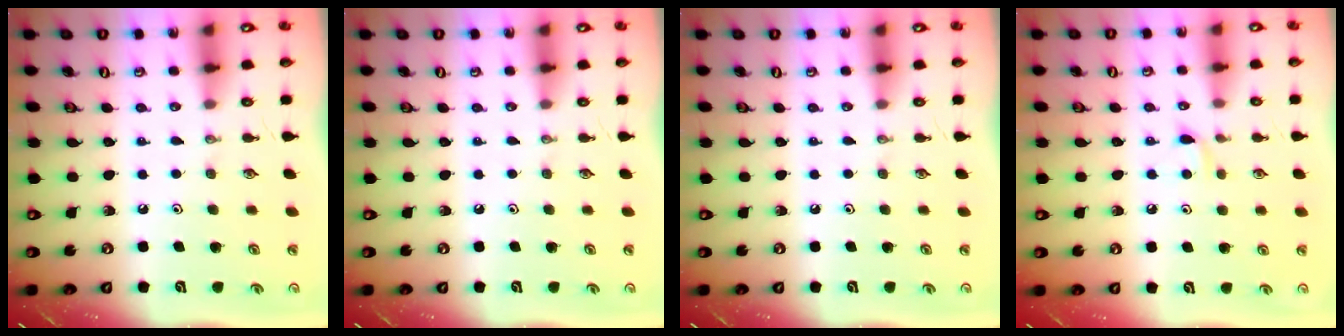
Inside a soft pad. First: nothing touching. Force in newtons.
{"total": 0.0}
{"total": 0.0}
{"total": 4.8, "press": 4.7, "slide": 0.6}